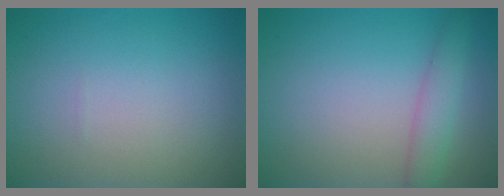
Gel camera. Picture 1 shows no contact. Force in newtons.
{"total": 2.5, "press": 2.5, "slide": 0.1}